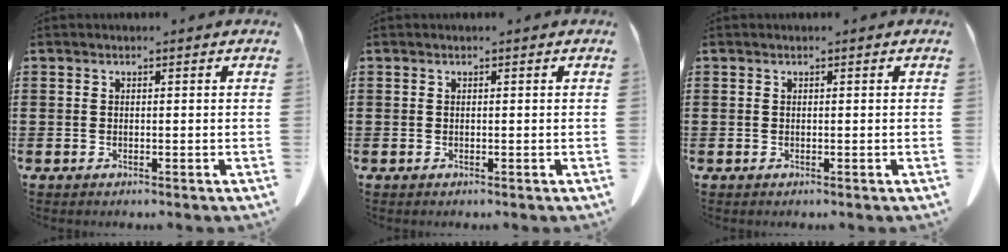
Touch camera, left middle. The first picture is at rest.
{"total": 0.0}
{"total": 0.0}